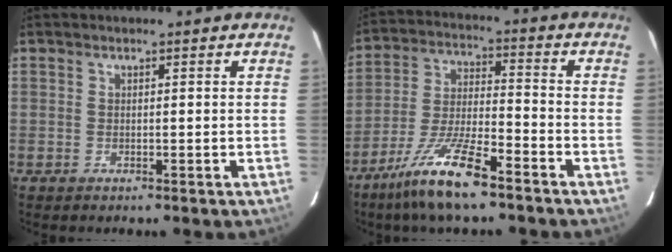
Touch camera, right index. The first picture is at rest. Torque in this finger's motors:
{"motor_torque": [1.12, -1.02, 0.68, 0.17]}